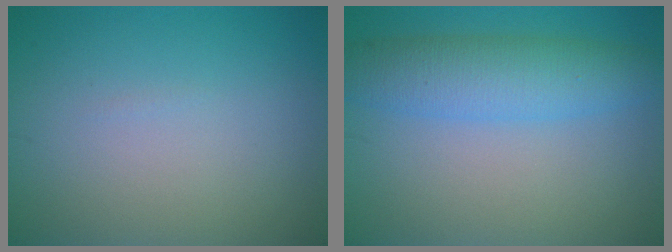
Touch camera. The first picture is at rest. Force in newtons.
{"total": 5.4, "press": 5.4, "slide": 0.2}